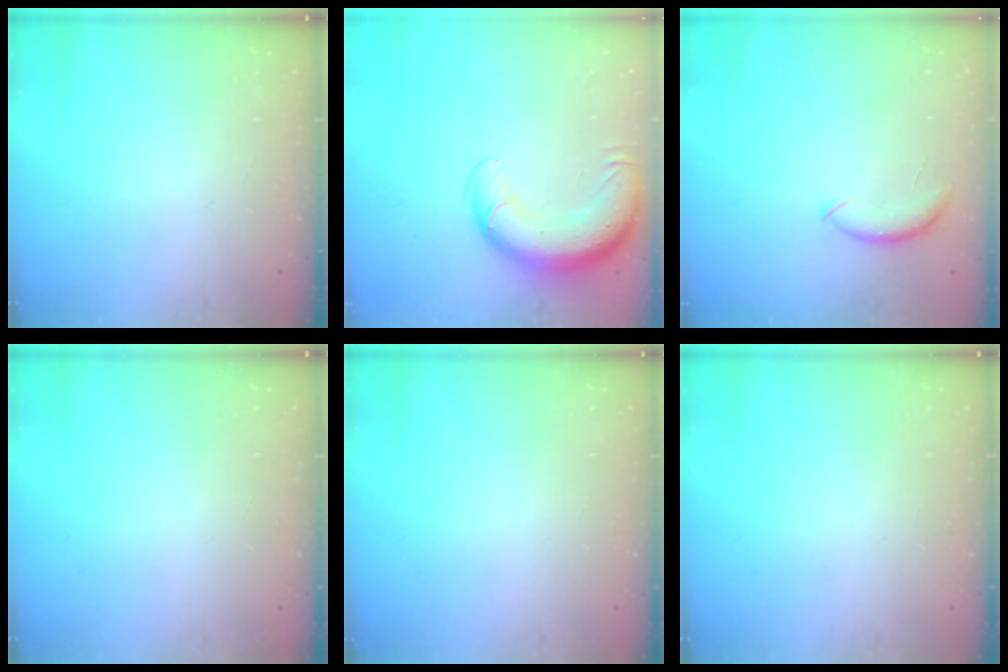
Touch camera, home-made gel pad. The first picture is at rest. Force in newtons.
{"total": 13.5, "press": 13.1, "slide": 3.3}
{"total": 7.4, "press": 7.4, "slide": 1.1}
{"total": 0.0}
{"total": 0.0}
{"total": 0.0}